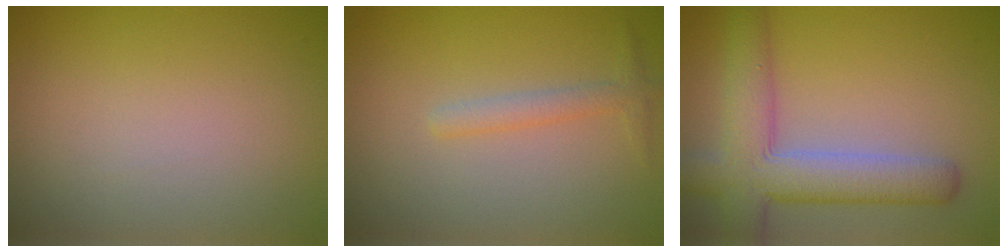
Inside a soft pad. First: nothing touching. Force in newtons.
{"total": 1.6, "press": 1.6, "slide": 0.1}
{"total": 7.0, "press": 7.0, "slide": 0.4}